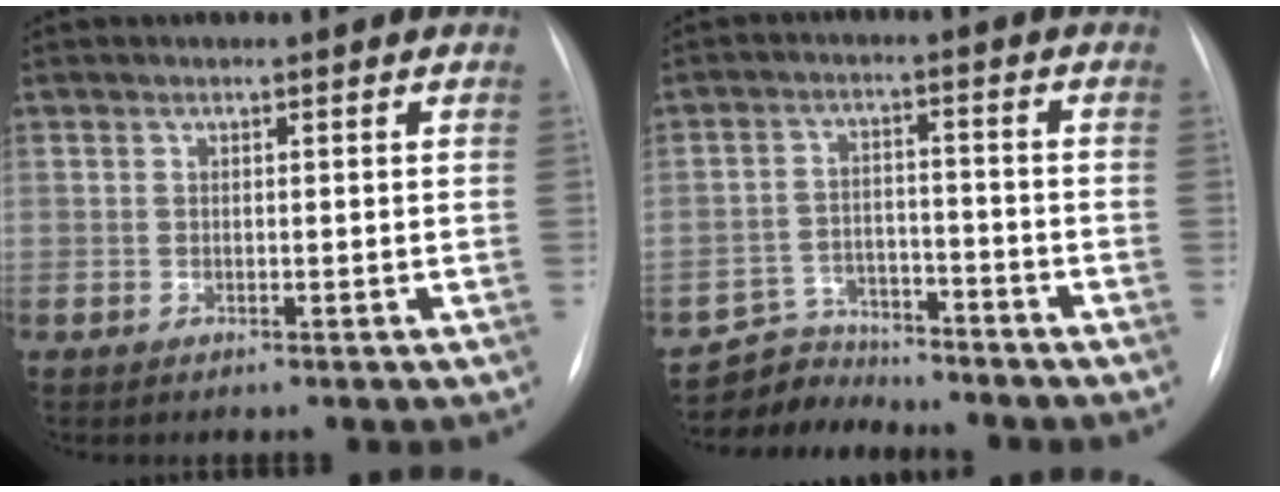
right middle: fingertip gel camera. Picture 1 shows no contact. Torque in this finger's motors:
{"motor_torque": [0.23, -0.28, -0.04, -0.04]}